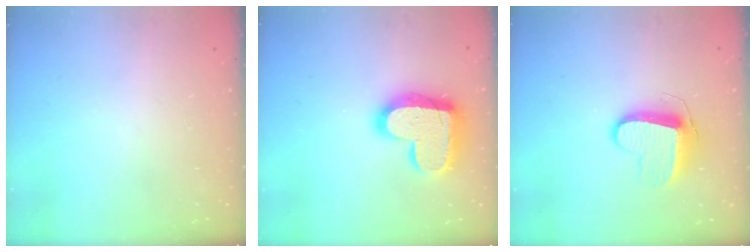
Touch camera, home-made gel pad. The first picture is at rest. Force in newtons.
{"total": 17.9, "press": 17.9, "slide": 1.4}
{"total": 9.4, "press": 9.4, "slide": 0.2}